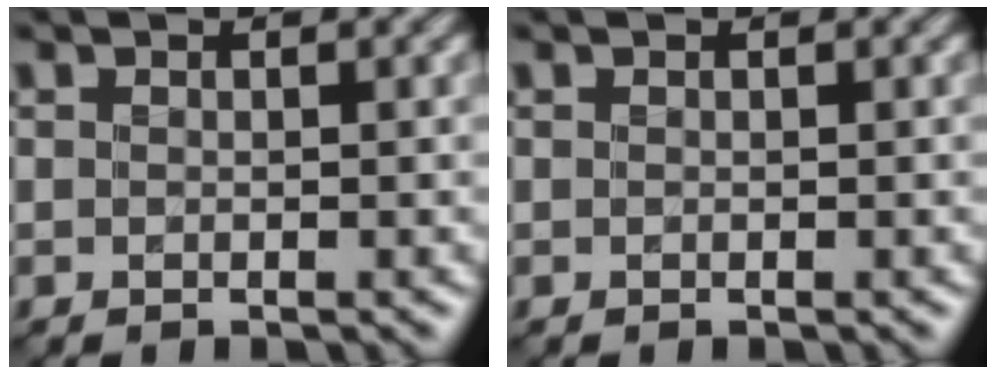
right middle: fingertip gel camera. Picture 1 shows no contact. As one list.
[{"total": 0.0}]